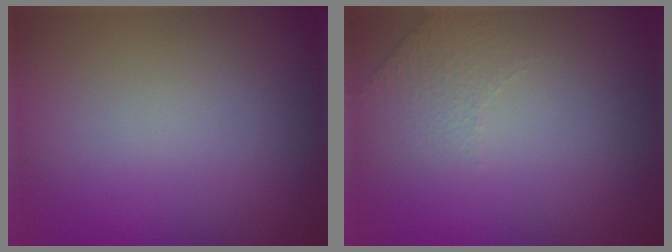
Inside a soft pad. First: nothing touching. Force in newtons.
{"total": 1.3, "press": 0.8, "slide": 1.1}